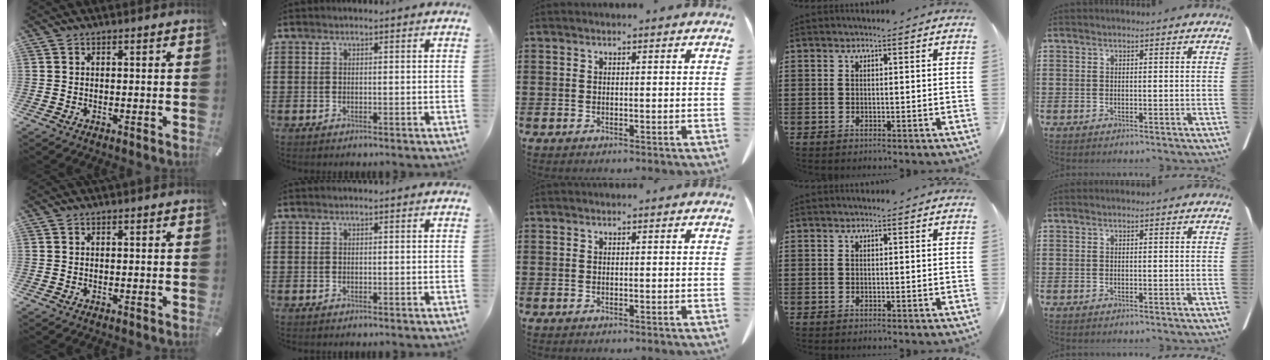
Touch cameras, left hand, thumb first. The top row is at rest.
{}